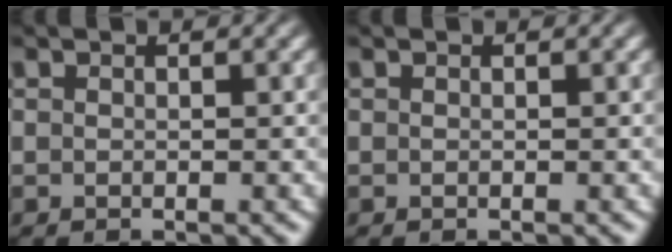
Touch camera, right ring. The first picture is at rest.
{"total": 0.0}